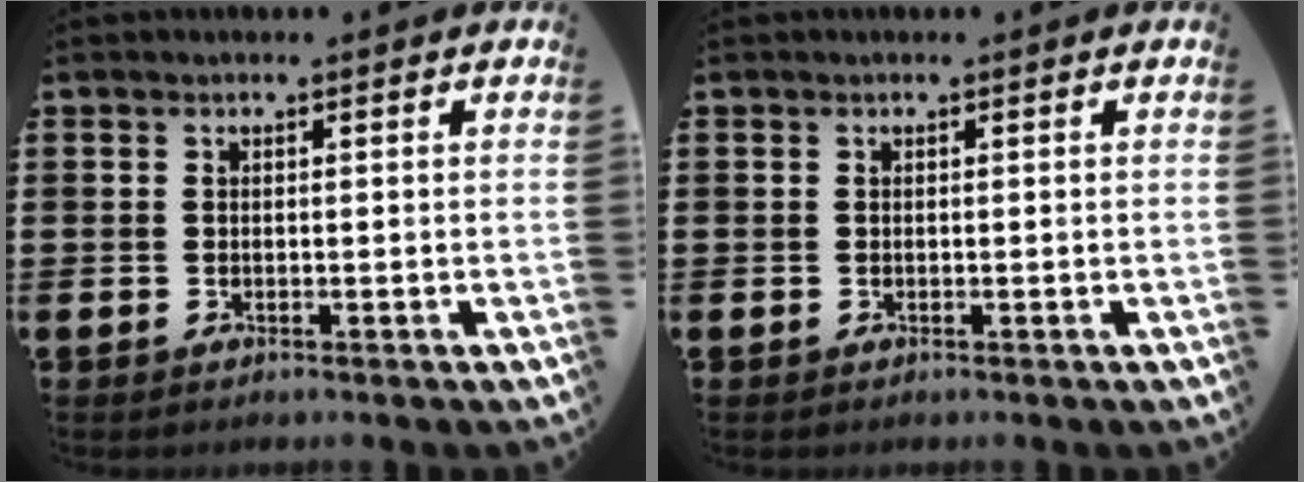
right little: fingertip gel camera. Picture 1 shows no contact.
{"total": 0.0}